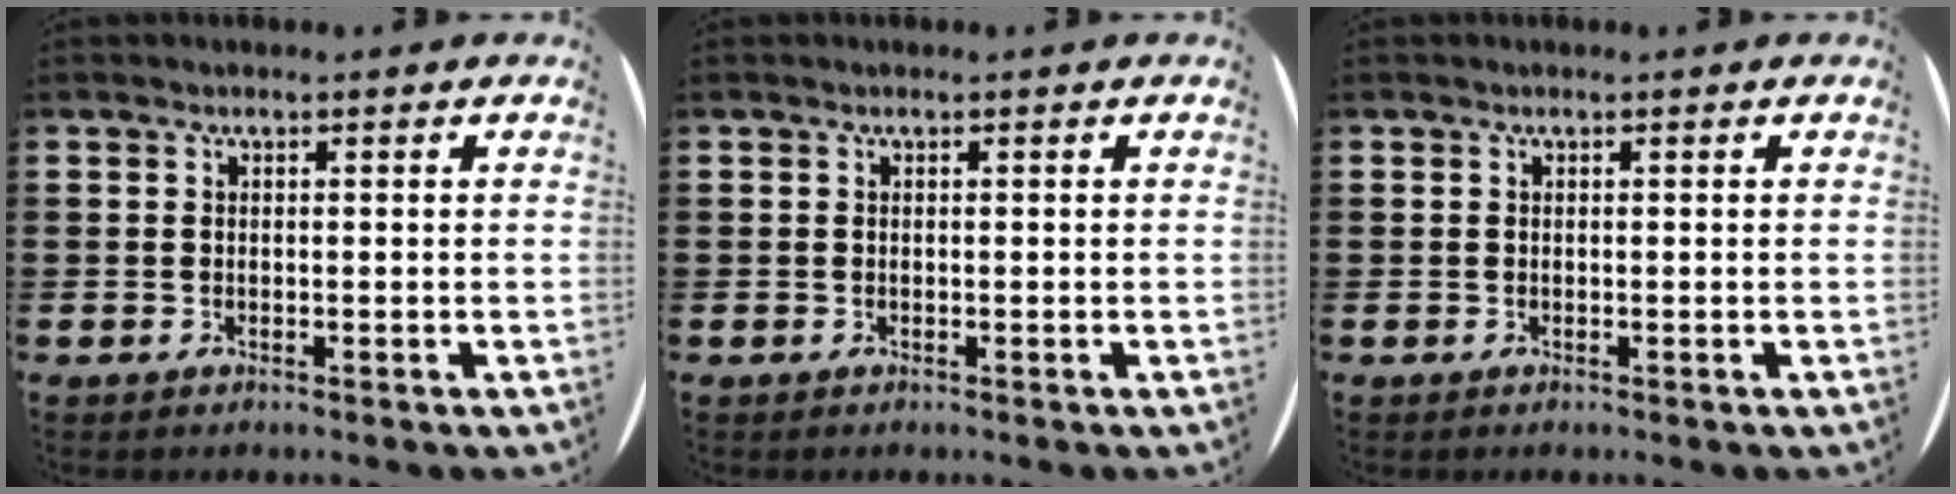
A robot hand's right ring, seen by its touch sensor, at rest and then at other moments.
{"total": 0.0}
{"total": 0.0}